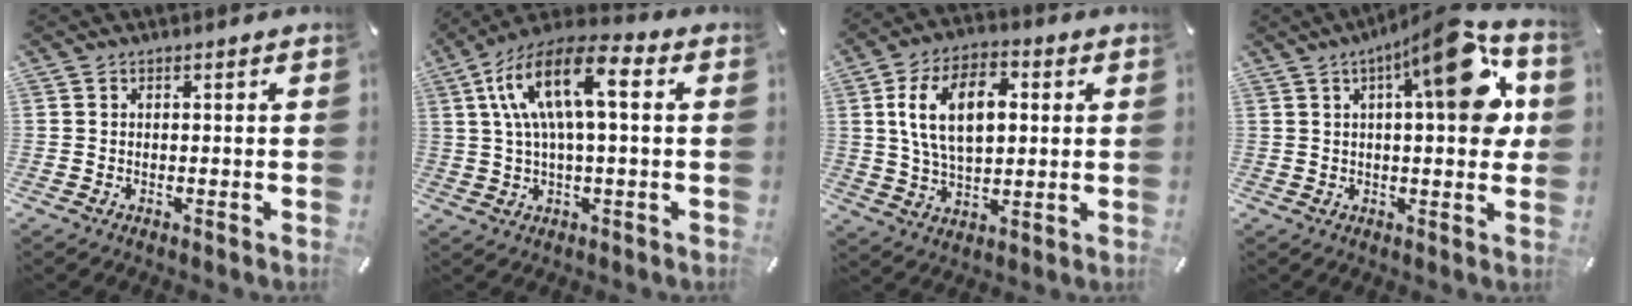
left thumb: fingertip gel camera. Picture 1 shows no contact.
{"total": 15.2, "force": [3.5, 6.3, 13.3], "torque": [-0.279, 0.004, 0.059]}
{"total": 14.5, "force": [3.2, 8.8, 11.1], "torque": [-0.226, 0.011, 0.054]}
{"total": 16.8, "force": [6.3, 4.9, 14.8], "torque": [-0.196, -0.036, 0.089]}